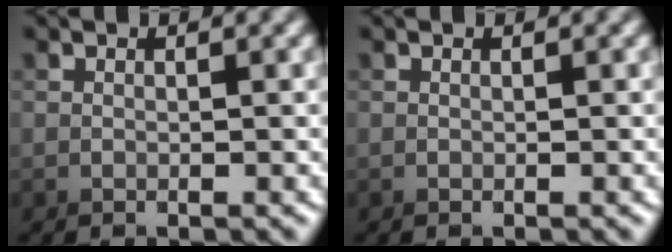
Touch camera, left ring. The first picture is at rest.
{"total": 0.0}